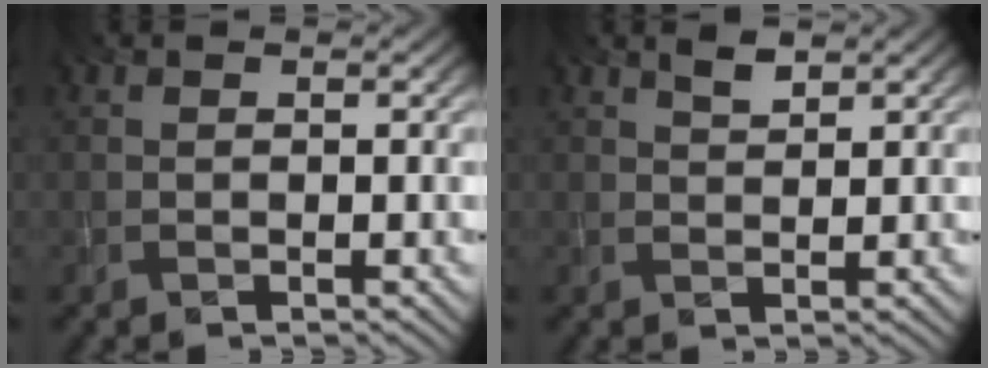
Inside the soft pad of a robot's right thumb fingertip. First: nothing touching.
{"total": 1.7, "force": [1.3, 0.5, 1.0], "torque": [-0.024, 0.001, 0.025]}